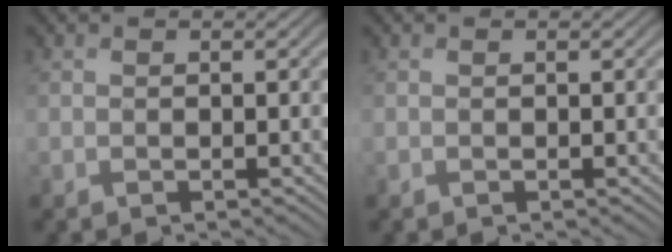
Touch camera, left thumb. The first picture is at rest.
{"total": 0.0}